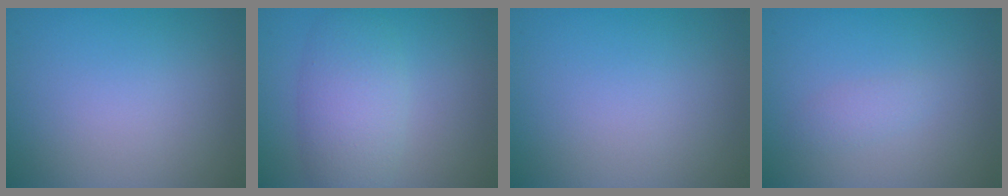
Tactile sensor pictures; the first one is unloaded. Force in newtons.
{"total": 4.6, "press": 4.6, "slide": 0.1}
{"total": 0.0}
{"total": 1.1, "press": 1.1, "slide": 0.0}